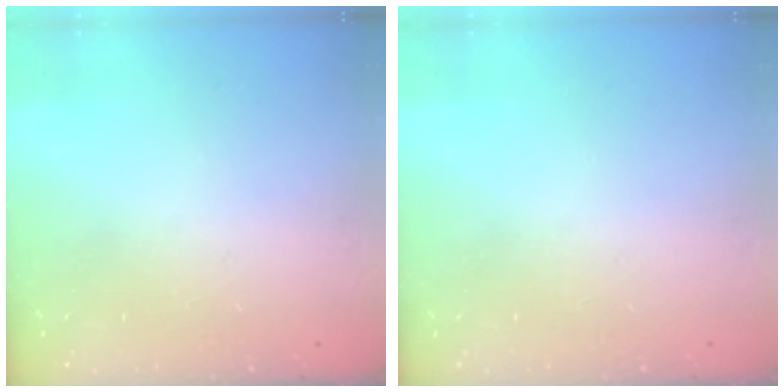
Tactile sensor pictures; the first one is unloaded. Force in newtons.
{"total": 0.0}